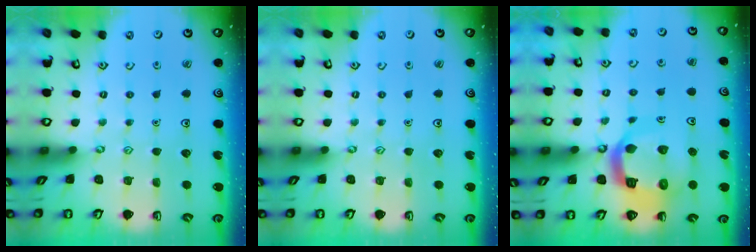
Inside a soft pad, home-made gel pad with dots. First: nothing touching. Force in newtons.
{"total": 0.0}
{"total": 14.7, "press": 14.6, "slide": 1.8}